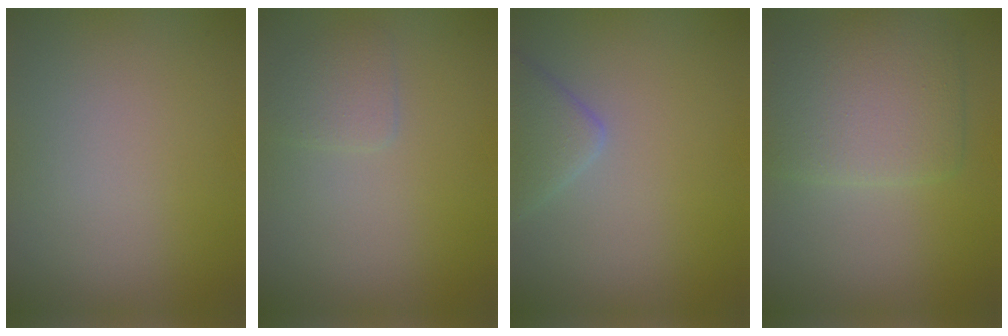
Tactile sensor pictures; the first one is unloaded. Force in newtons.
{"total": 1.6, "press": 1.6, "slide": 0.1}
{"total": 2.8, "press": 2.8, "slide": 0.1}
{"total": 5.7, "press": 5.7, "slide": 0.1}